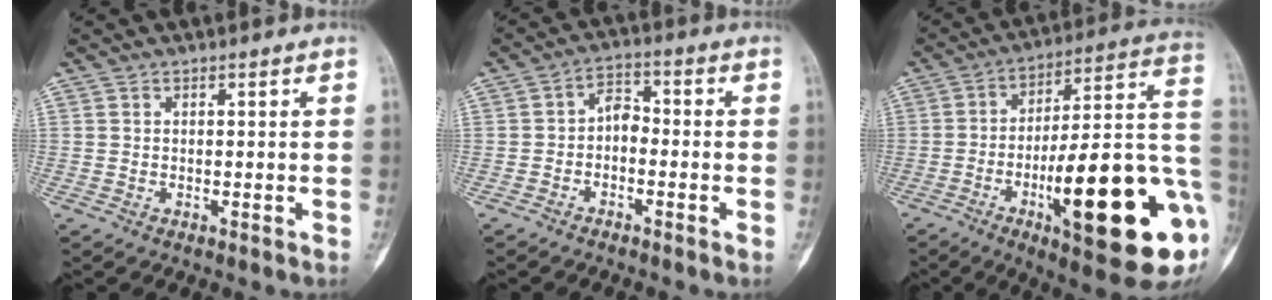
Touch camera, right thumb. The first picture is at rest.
{"total": 4.2, "force": [-1.3, 2.7, 2.9], "torque": [-0.035, 0.026, -0.035]}
{"total": 28.6, "force": [-7.9, 7.1, 26.5], "torque": [-0.337, 0.010, -0.107]}